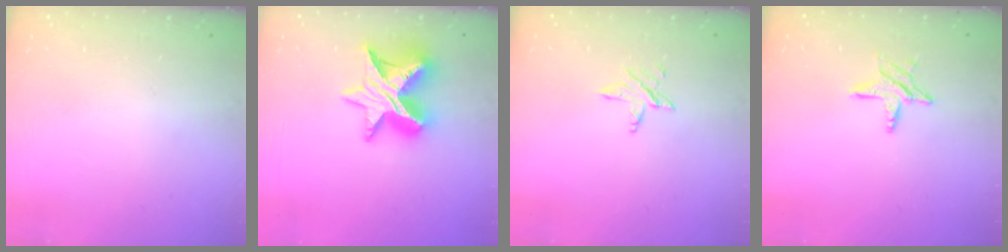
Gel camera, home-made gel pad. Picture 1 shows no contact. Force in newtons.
{"total": 14.0, "press": 13.9, "slide": 1.0}
{"total": 3.4, "press": 3.3, "slide": 0.3}
{"total": 6.7, "press": 6.7, "slide": 0.3}